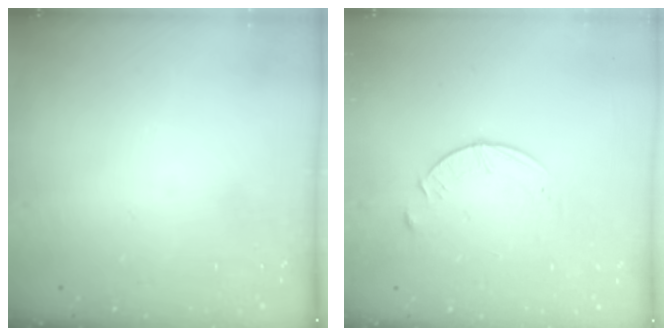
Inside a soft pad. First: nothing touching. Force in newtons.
{"total": 5.6, "press": 5.6, "slide": 0.7}